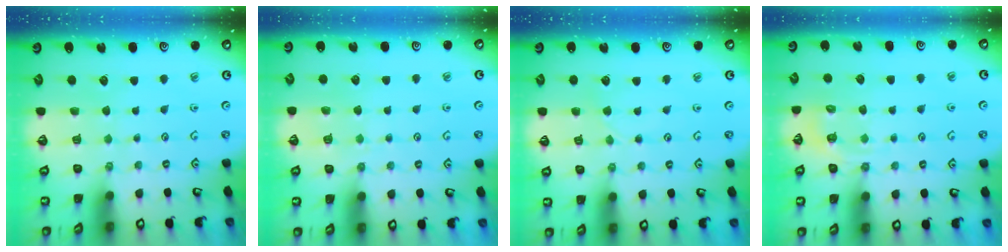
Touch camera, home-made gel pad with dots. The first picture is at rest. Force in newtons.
{"total": 5.0, "press": 5.0, "slide": 0.6}
{"total": 2.0, "press": 2.0, "slide": 0.2}
{"total": 5.4, "press": 5.2, "slide": 1.2}